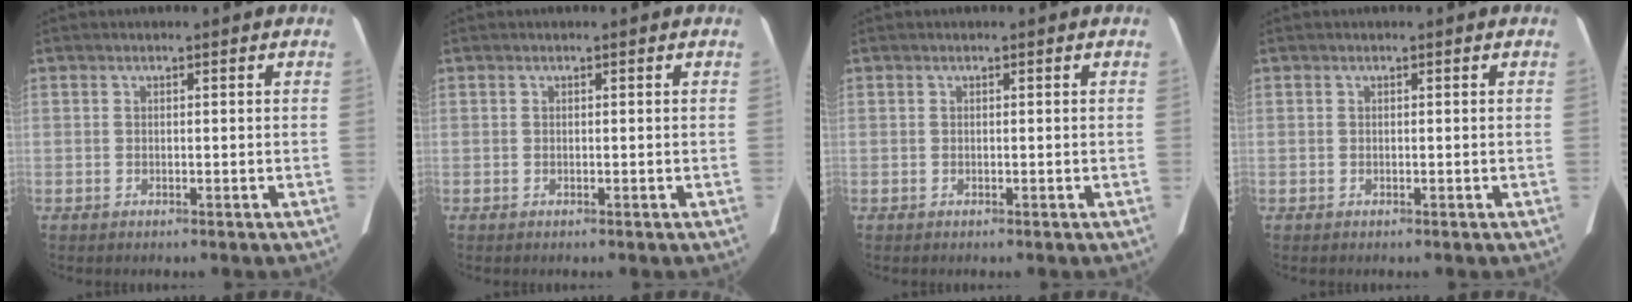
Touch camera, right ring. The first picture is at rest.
{"total": 0.0}
{"total": 0.0}
{"total": 0.0}